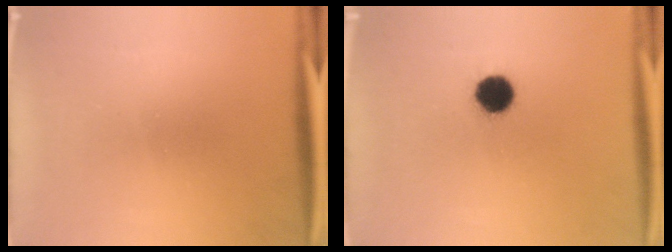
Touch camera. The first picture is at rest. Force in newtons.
{"total": 8.4}